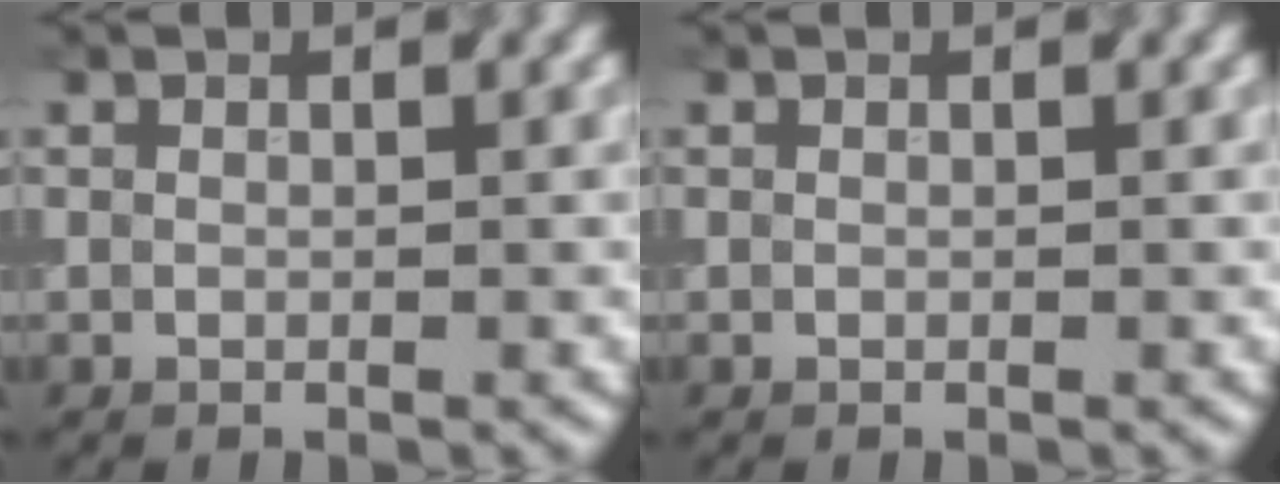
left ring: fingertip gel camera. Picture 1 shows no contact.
{"total": 0.0}